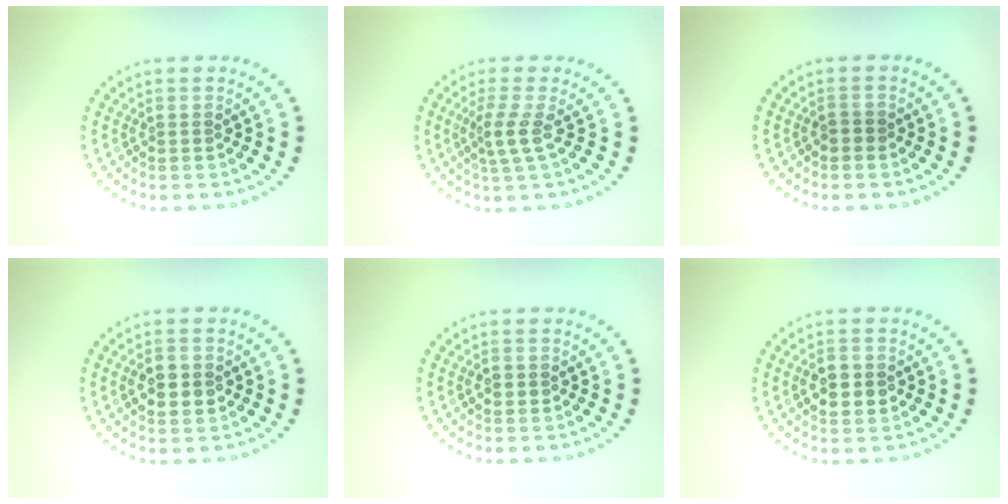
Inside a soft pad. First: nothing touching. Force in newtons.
{"total": 2.3, "press": 1.7, "slide": 1.6}
{"total": 0.8, "press": 0.8, "slide": 0.1}
{"total": 2.9, "press": 2.9, "slide": 0.1}
{"total": 0.9, "press": 0.8, "slide": 0.3}
{"total": 3.1, "press": 3.1, "slide": 0.2}